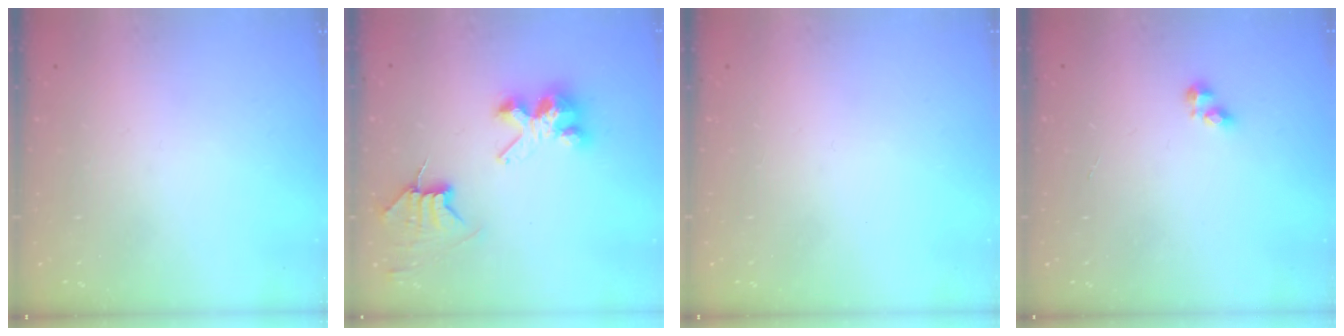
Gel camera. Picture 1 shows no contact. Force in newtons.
{"total": 7.3, "press": 7.3, "slide": 0.6}
{"total": 0.0}
{"total": 2.1, "press": 2.0, "slide": 0.3}